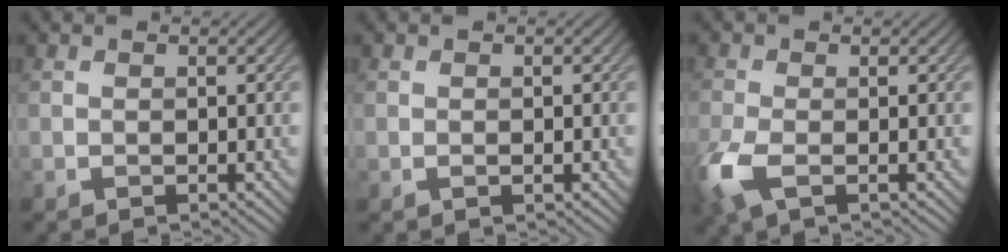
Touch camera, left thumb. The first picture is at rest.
{"total": 0.6, "force": [-0.2, 0.3, 0.5], "torque": [-0.010, -0.002, -0.002]}
{"total": 5.0, "force": [-2.1, 2.2, 4.1], "torque": [-0.110, -0.011, -0.047]}